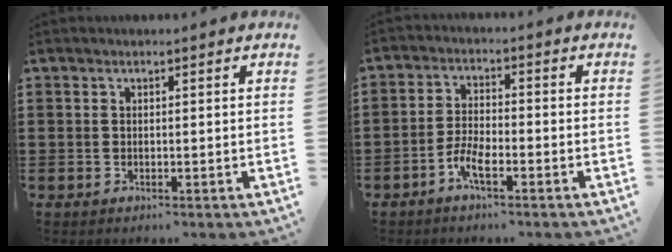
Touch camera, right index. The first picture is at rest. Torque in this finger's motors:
{"motor_torque": [0.41, 0.14, 0.12, 0.08]}